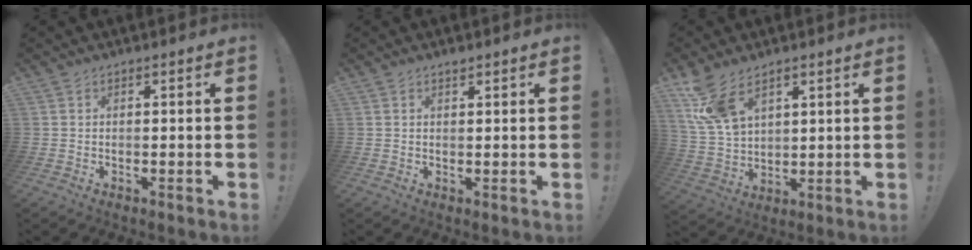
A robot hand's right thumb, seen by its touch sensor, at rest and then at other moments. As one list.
[{"total": 1.1, "force": [1.0, 0.1, 0.4], "torque": [-0.002, -0.003, 0.017]}, {"total": 11.8, "force": [7.1, 6.6, 6.8], "torque": [-0.135, -0.029, 0.141]}]